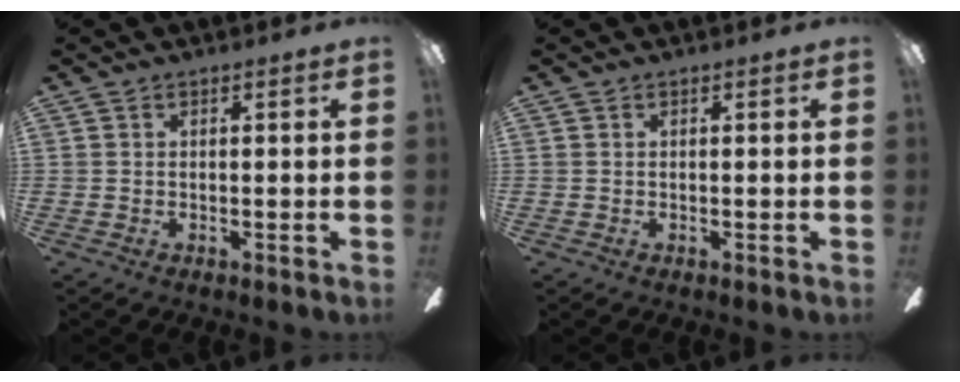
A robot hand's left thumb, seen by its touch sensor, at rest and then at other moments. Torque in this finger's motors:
{"motor_torque": [0.00, 0.00, -0.01, 0.02, 0.00]}